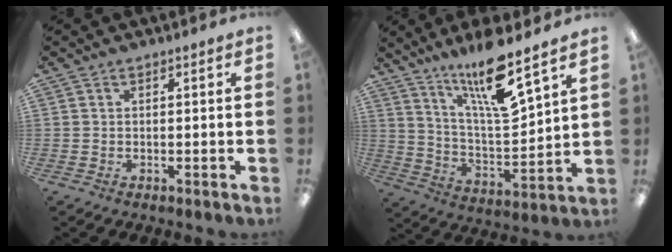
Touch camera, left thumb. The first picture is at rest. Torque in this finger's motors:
{"motor_torque": [0.13, -0.03, -0.12, -0.44, 0.12]}